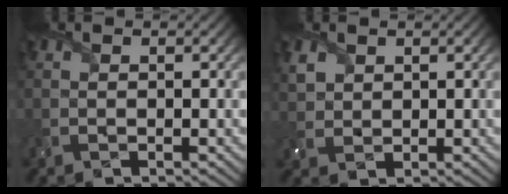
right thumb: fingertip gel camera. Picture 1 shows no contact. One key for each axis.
{"total": 2.5, "fx": 1.5, "fy": 1.9, "fz": 0.9, "tx": -0.030, "ty": -0.001, "tz": 0.033}